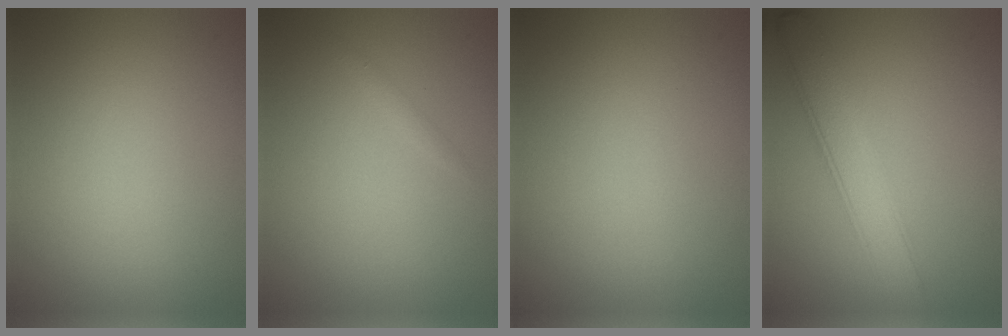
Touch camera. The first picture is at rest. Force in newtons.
{"total": 0.5, "press": 0.5, "slide": 0.0}
{"total": 0.0}
{"total": 4.5, "press": 4.5, "slide": 0.1}